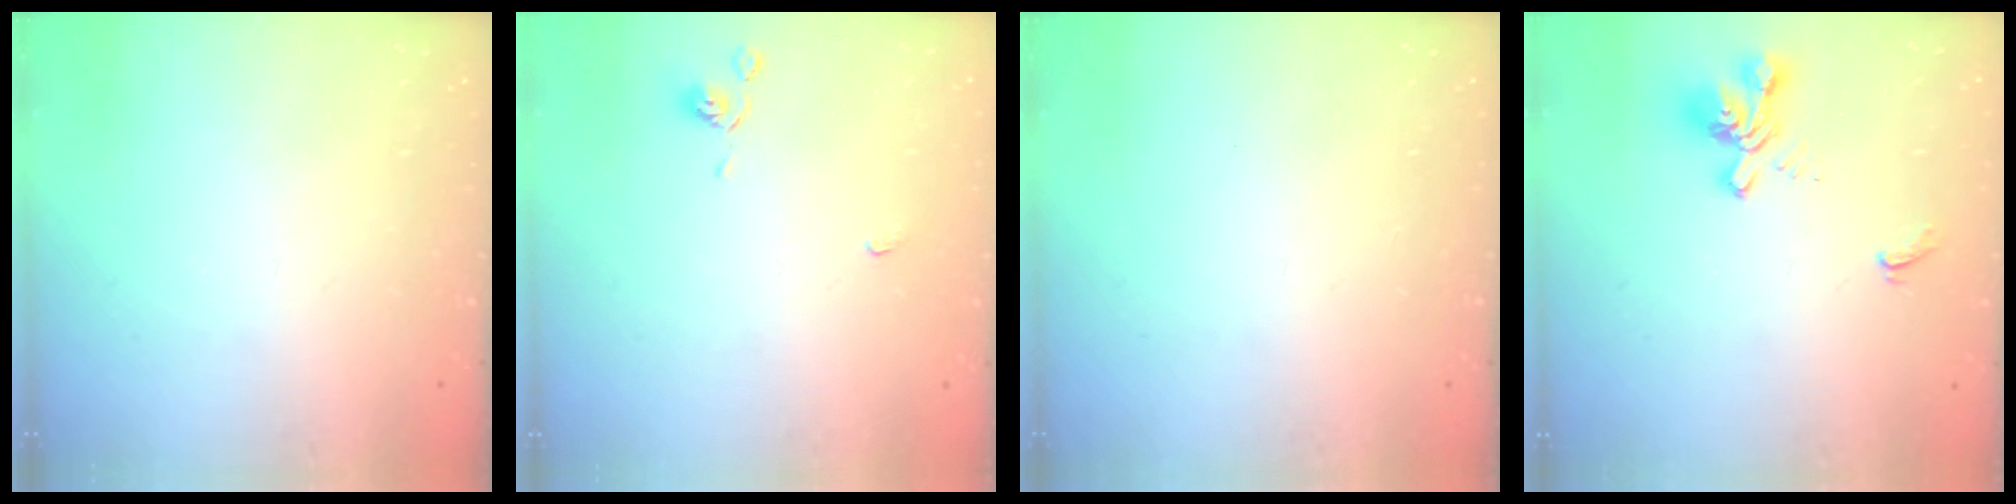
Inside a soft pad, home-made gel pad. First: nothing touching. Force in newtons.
{"total": 0.9, "press": 0.9, "slide": 0.4}
{"total": 0.0}
{"total": 2.4, "press": 2.1, "slide": 1.3}